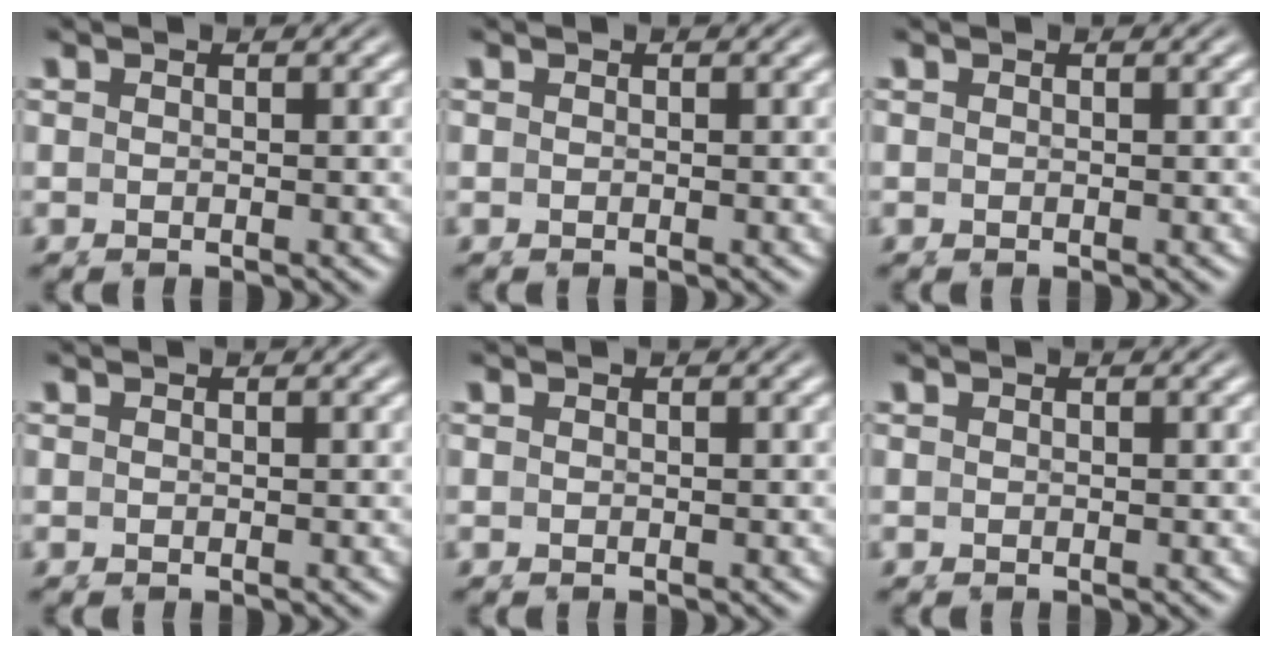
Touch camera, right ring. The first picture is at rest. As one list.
[{"total": 0.0}, {"total": 0.0}, {"total": 0.0}, {"total": 0.0}, {"total": 0.0}]